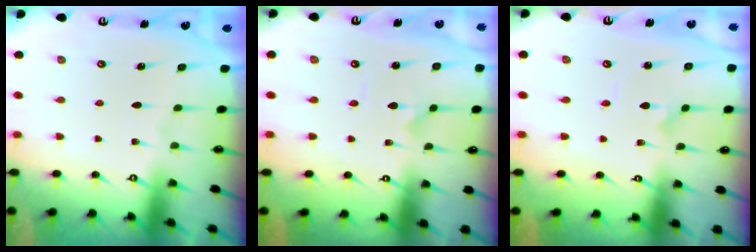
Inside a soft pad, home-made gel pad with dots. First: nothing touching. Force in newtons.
{"total": 2.4, "press": 2.4, "slide": 0.1}
{"total": 2.4, "press": 2.4, "slide": 0.1}